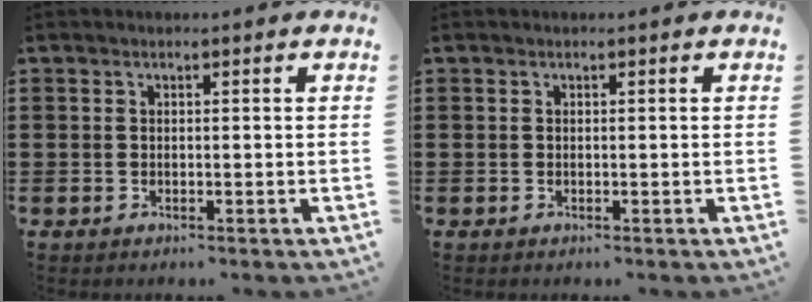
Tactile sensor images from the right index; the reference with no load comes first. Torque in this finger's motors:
{"motor_torque": [0.00, 0.00, 0.00, -0.01]}